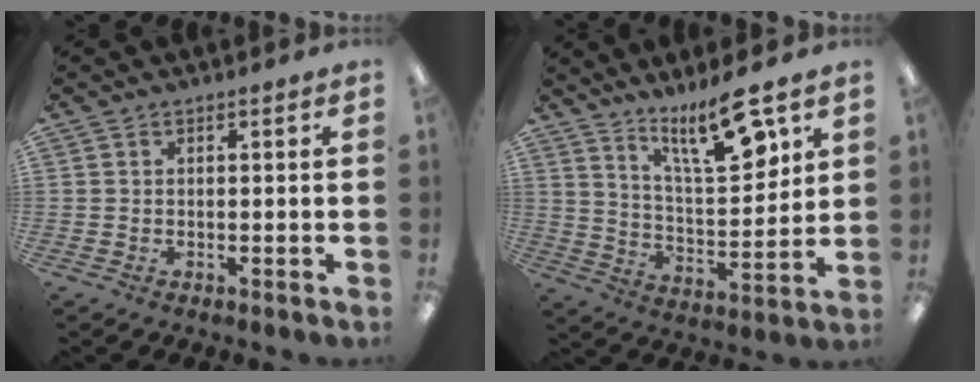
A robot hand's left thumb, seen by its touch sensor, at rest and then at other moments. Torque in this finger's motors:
{"motor_torque": [0.22, 0.08, -0.21, -0.08, 0.16]}